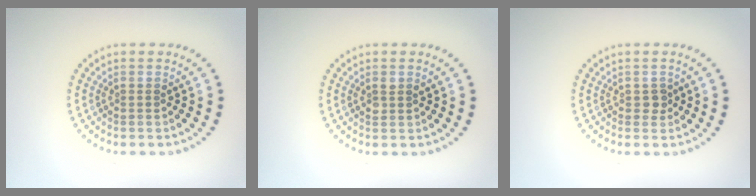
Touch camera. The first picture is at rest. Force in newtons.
{"total": 1.0, "press": 1.0, "slide": 0.2}
{"total": 0.9, "press": 0.9, "slide": 0.2}